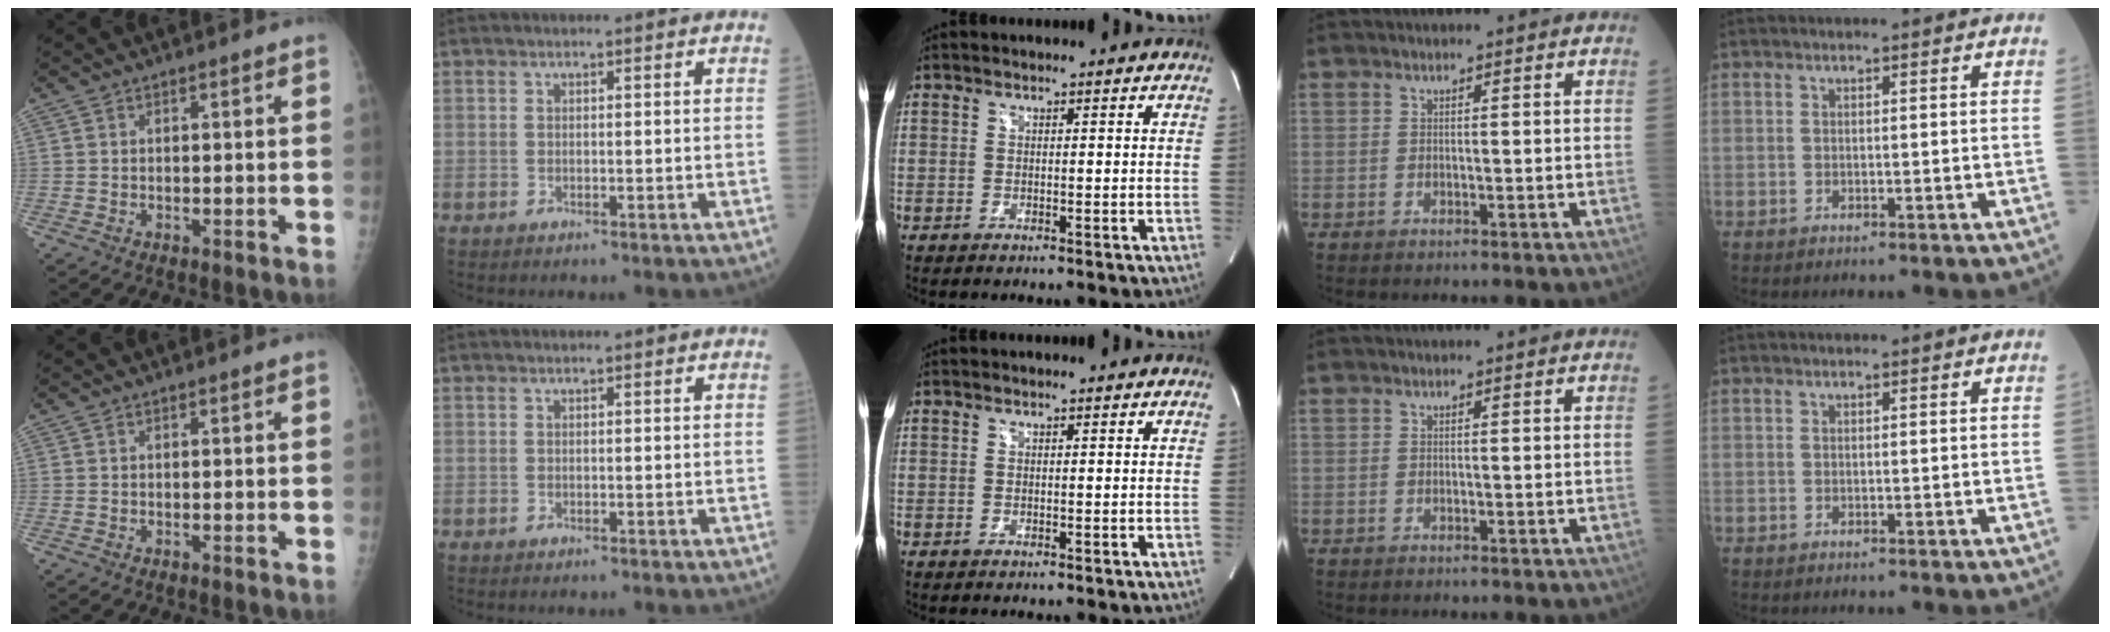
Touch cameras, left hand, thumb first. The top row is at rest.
{}